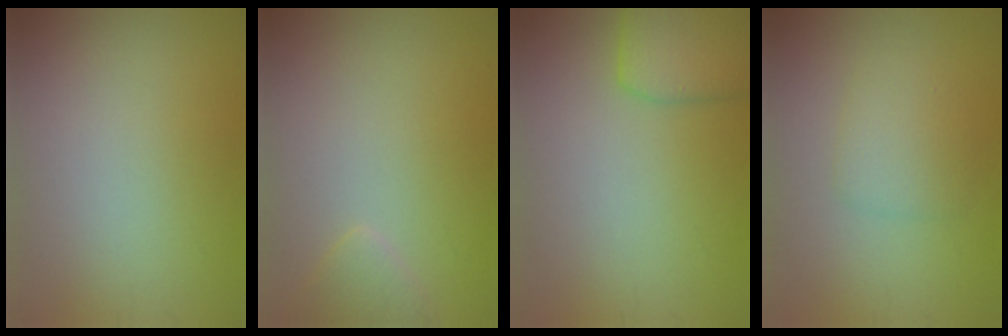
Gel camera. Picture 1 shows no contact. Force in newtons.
{"total": 1.4, "press": 1.4, "slide": 0.1}
{"total": 3.8, "press": 3.8, "slide": 0.2}
{"total": 2.3, "press": 2.3, "slide": 0.1}